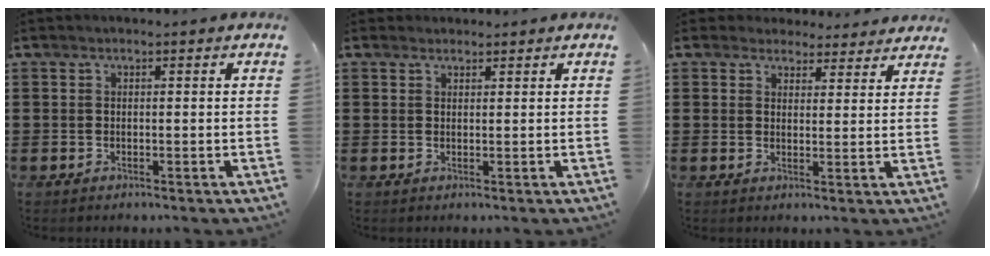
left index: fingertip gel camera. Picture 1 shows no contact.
{"total": 1.2, "force": [1.1, 0.5, 0.0], "torque": [-0.002, 0.002, 0.023]}
{"total": 3.7, "force": [3.4, 1.4, 0.3], "torque": [-0.018, -0.001, 0.065]}